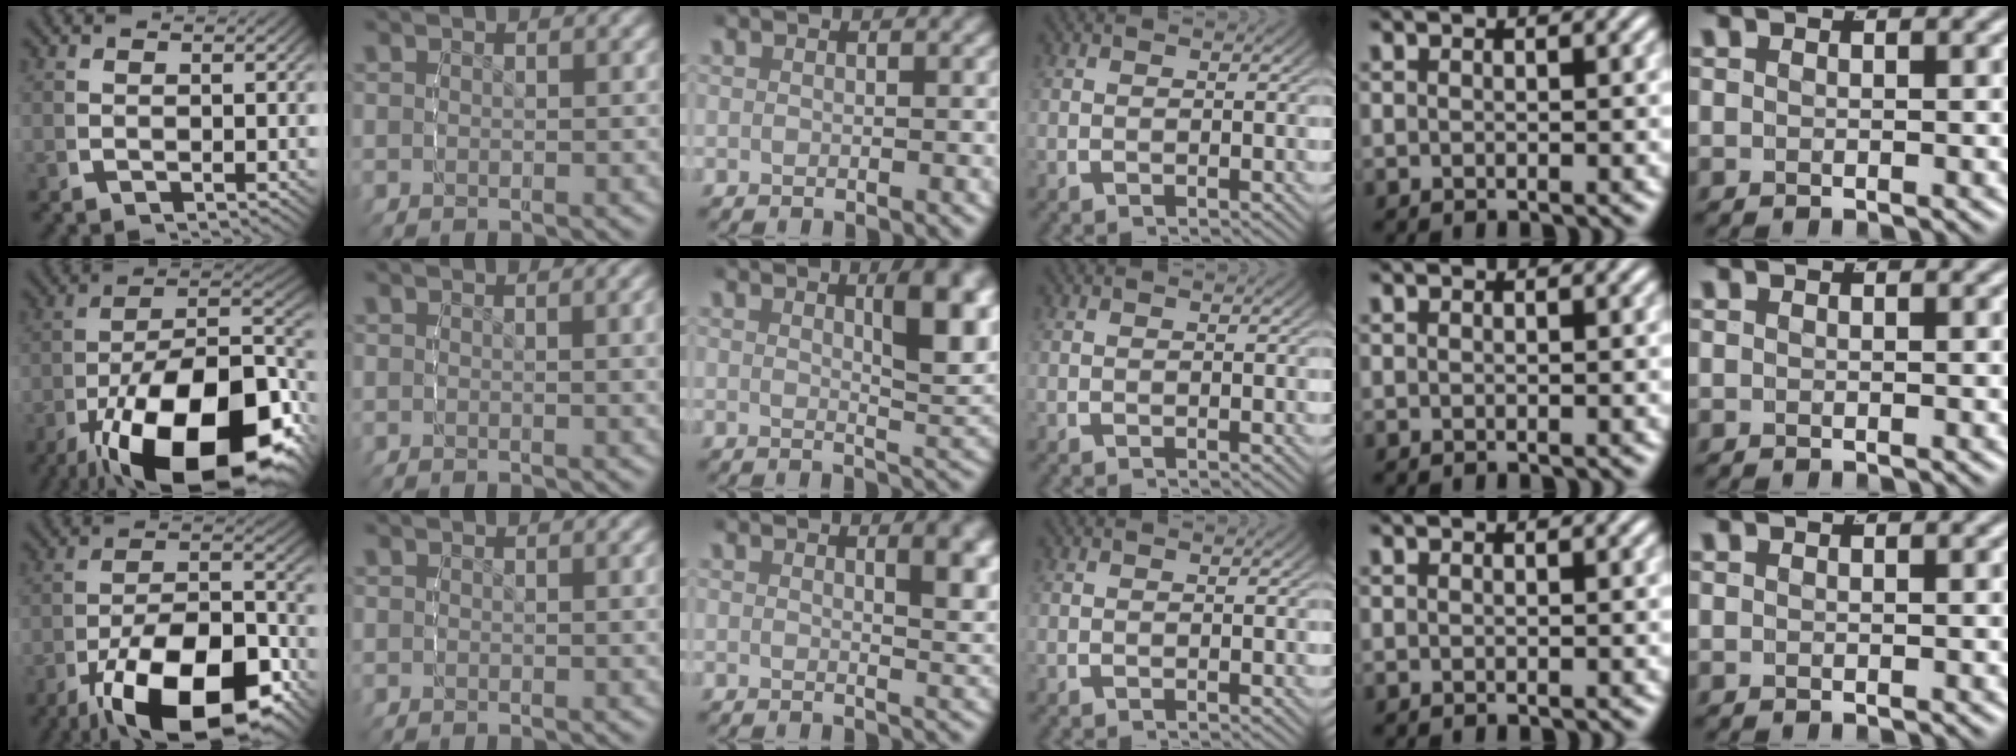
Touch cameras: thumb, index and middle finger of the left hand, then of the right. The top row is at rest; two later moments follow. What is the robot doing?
{"motion": "lift_and_place", "object": "screwdriver"}